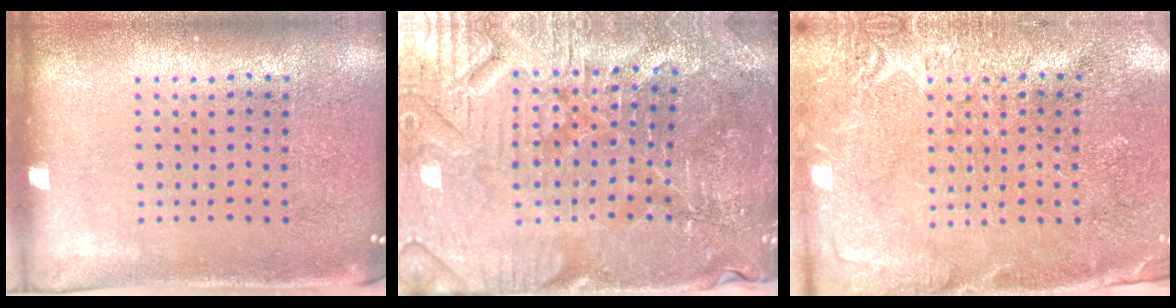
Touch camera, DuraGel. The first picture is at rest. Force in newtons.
{"total": 4.0, "press": 4.0, "slide": 0.7}
{"total": 2.8, "press": 2.7, "slide": 0.5}